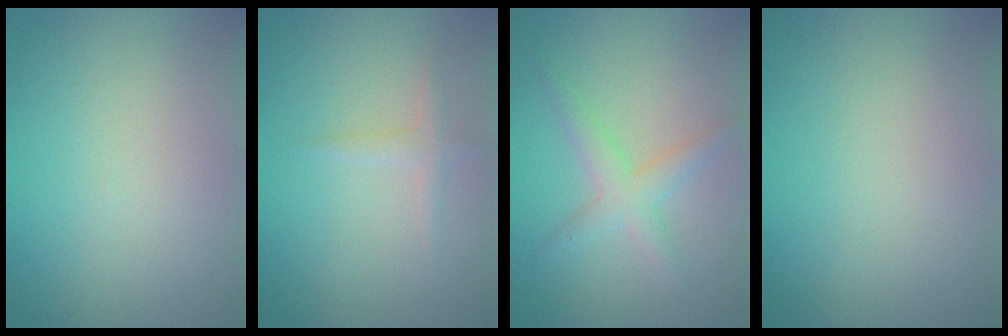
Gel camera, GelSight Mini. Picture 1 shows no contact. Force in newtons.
{"total": 1.3, "press": 1.3, "slide": 0.0}
{"total": 2.6, "press": 2.6, "slide": 0.1}
{"total": 0.0}